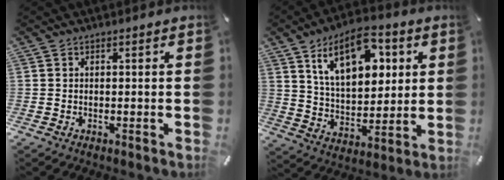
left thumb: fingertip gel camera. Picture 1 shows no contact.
{"total": 16.6, "force": [8.1, 9.3, 11.2], "torque": [-0.177, -0.014, 0.140]}